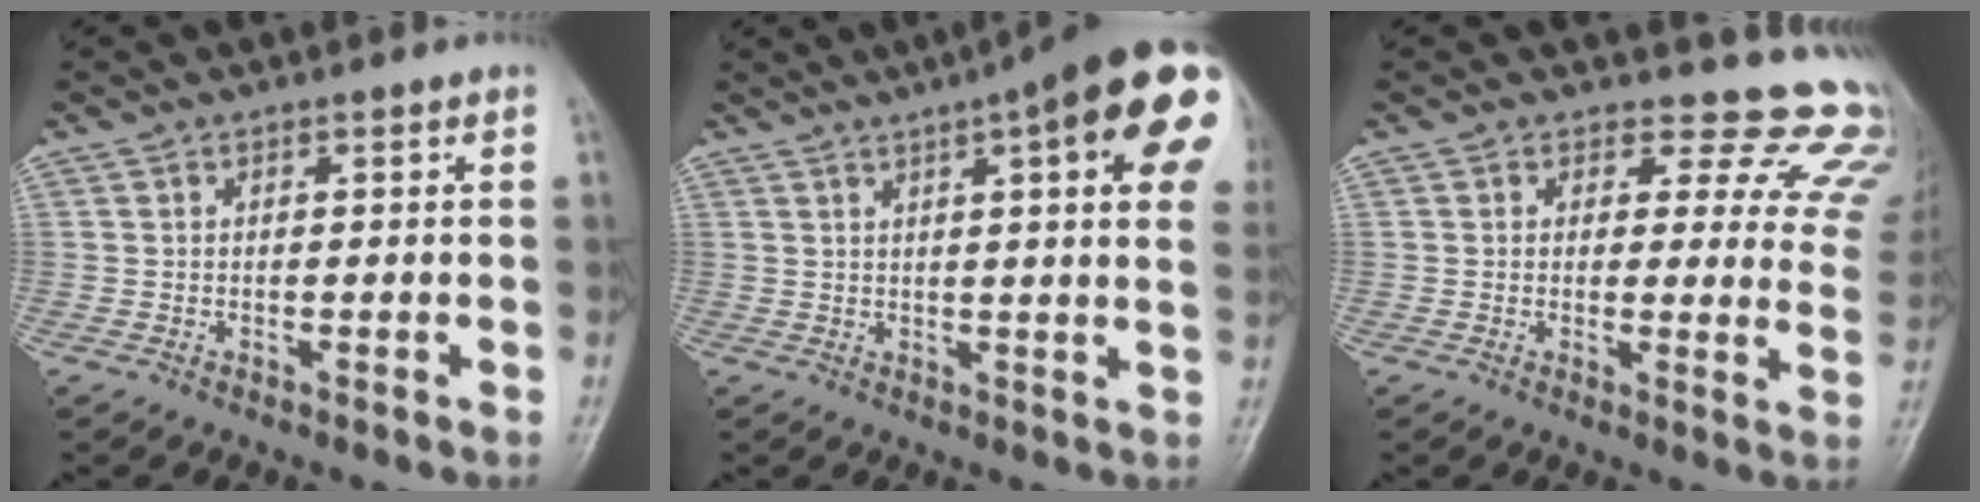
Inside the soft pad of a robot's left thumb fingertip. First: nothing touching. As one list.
[{"total": 21.2, "force": [8.5, 4.8, 18.8], "torque": [-0.222, 0.007, 0.104]}, {"total": 15.0, "force": [13.1, 6.5, 3.0], "torque": [0.019, -0.099, 0.112]}]